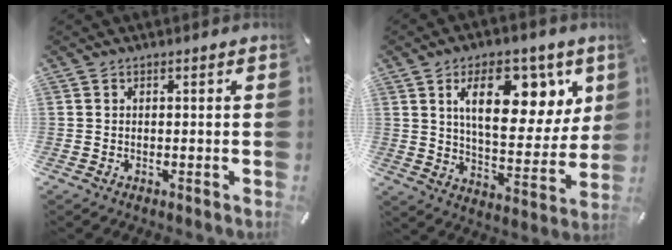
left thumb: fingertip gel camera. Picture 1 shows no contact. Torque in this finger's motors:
{"motor_torque": [1.57, 1.50, 2.16, -0.61, 0.52]}